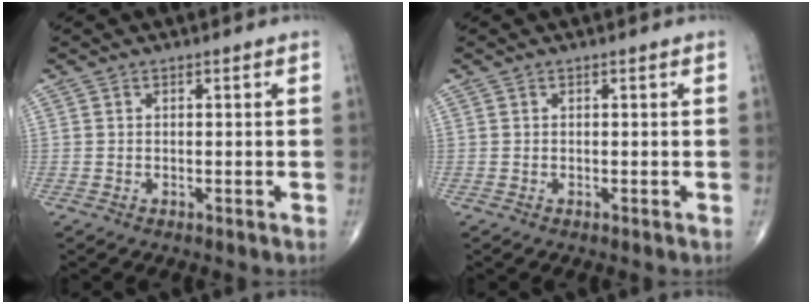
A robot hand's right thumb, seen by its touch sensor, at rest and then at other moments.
{"total": 0.0}